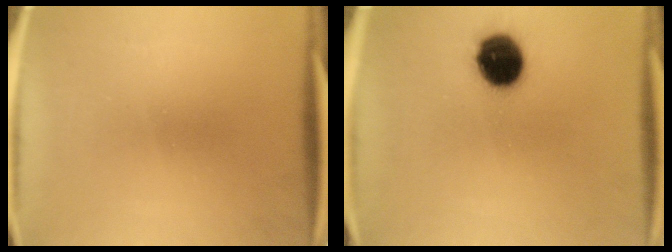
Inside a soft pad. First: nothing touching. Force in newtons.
{"total": 11.8}